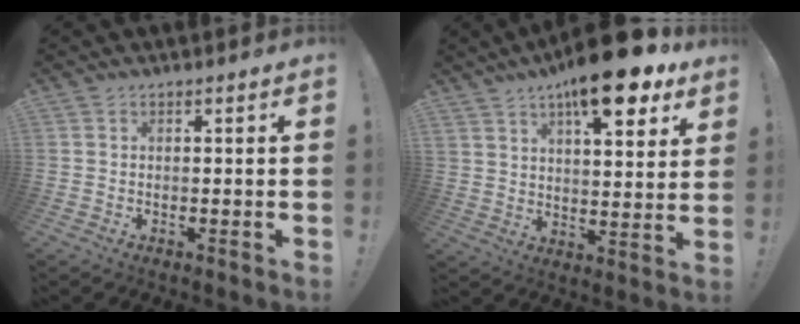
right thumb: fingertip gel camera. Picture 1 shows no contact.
{"total": 18.0, "force": [11.2, 7.0, 12.2], "torque": [-0.166, -0.071, 0.184]}